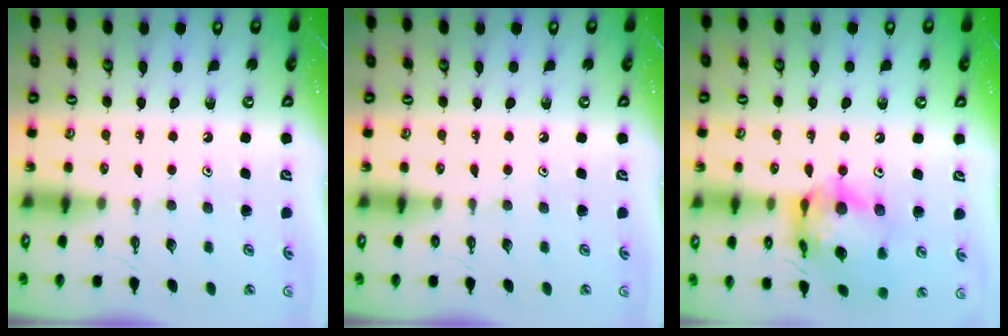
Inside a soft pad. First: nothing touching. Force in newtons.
{"total": 0.0}
{"total": 16.7, "press": 16.6, "slide": 1.7}